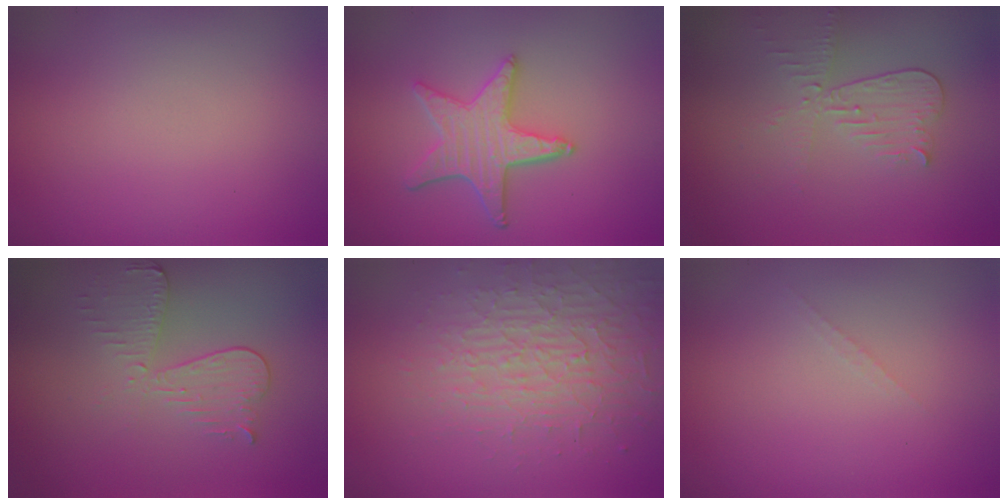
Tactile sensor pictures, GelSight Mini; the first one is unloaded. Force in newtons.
{"total": 4.3, "press": 3.6, "slide": 2.2}
{"total": 3.0, "press": 2.6, "slide": 1.5}
{"total": 3.1, "press": 2.6, "slide": 1.6}
{"total": 3.7, "press": 3.4, "slide": 1.3}
{"total": 0.6, "press": 0.6, "slide": 0.1}